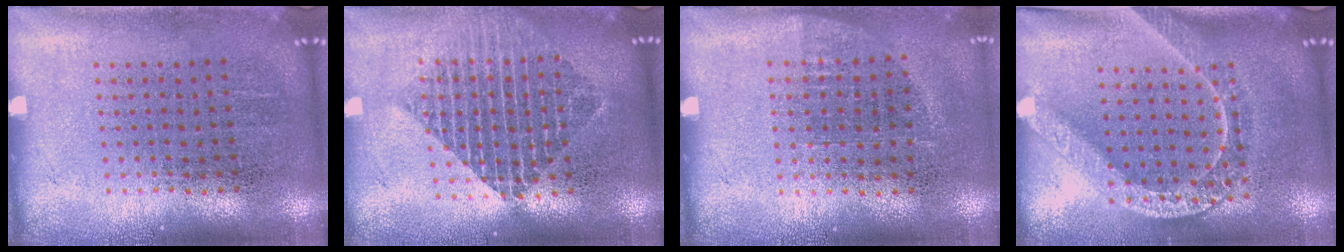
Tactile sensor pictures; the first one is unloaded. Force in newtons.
{"total": 2.0, "press": 1.6, "slide": 1.2}
{"total": 0.7, "press": 0.6, "slide": 0.3}
{"total": 2.1, "press": 1.7, "slide": 1.1}